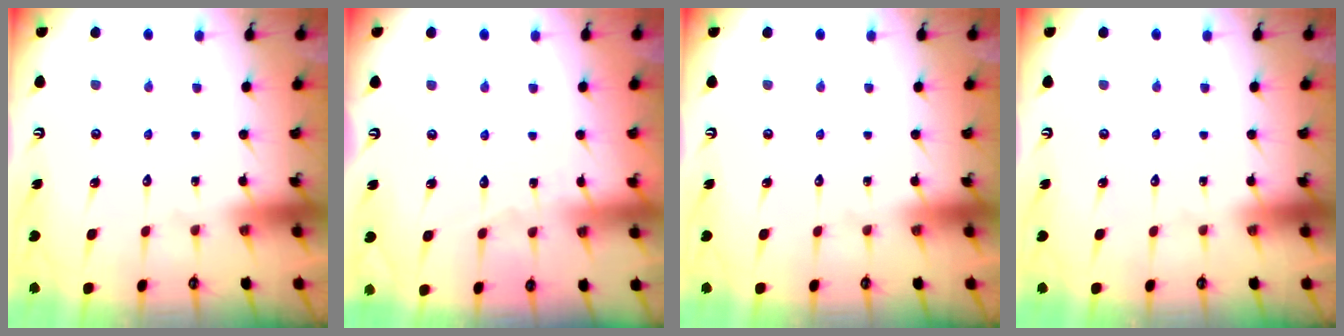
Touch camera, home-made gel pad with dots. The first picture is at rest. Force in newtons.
{"total": 2.8, "press": 2.7, "slide": 0.4}
{"total": 0.0}
{"total": 0.0}